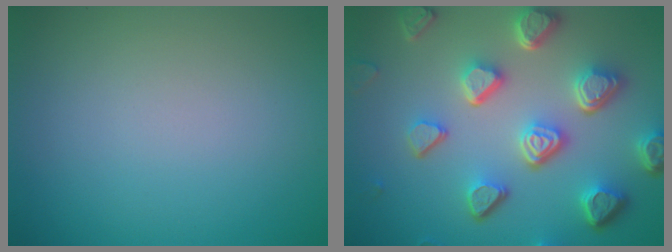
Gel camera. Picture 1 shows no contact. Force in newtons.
{"total": 7.5, "press": 5.6, "slide": 5.0}